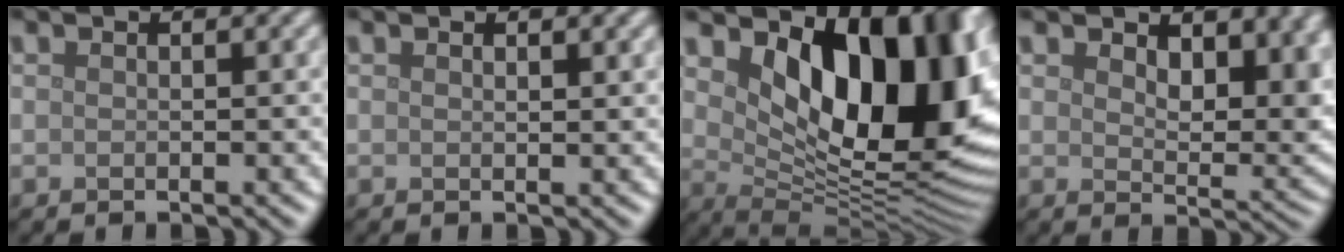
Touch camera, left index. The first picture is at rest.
{"total": 0.9, "force": [0.6, 0.2, 0.6], "torque": [-0.007, 0.000, 0.011]}
{"total": 13.7, "force": [4.0, 7.5, 10.8], "torque": [-0.128, -0.021, 0.075]}
{"total": 6.2, "force": [3.1, 3.3, 4.2], "torque": [-0.059, -0.012, 0.051]}